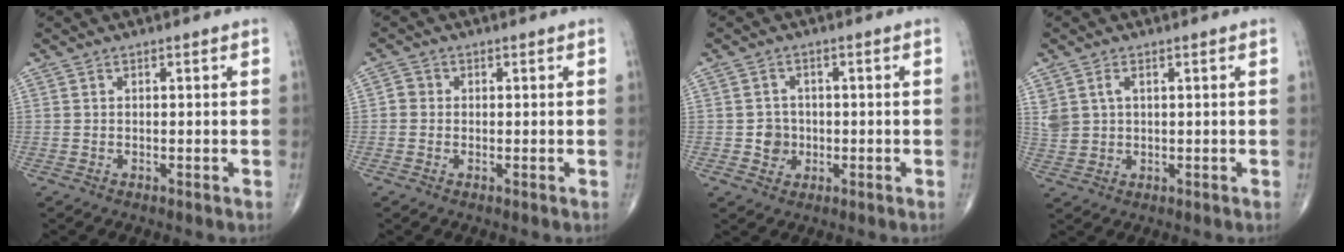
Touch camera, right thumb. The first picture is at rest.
{"total": 1.8, "force": [-0.1, 1.7, 0.7], "torque": [-0.001, 0.005, -0.008]}
{"total": 3.5, "force": [-0.6, 3.3, 1.0], "torque": [0.002, 0.007, -0.009]}
{"total": 5.0, "force": [1.6, 3.5, 3.2], "torque": [-0.076, 0.002, 0.042]}